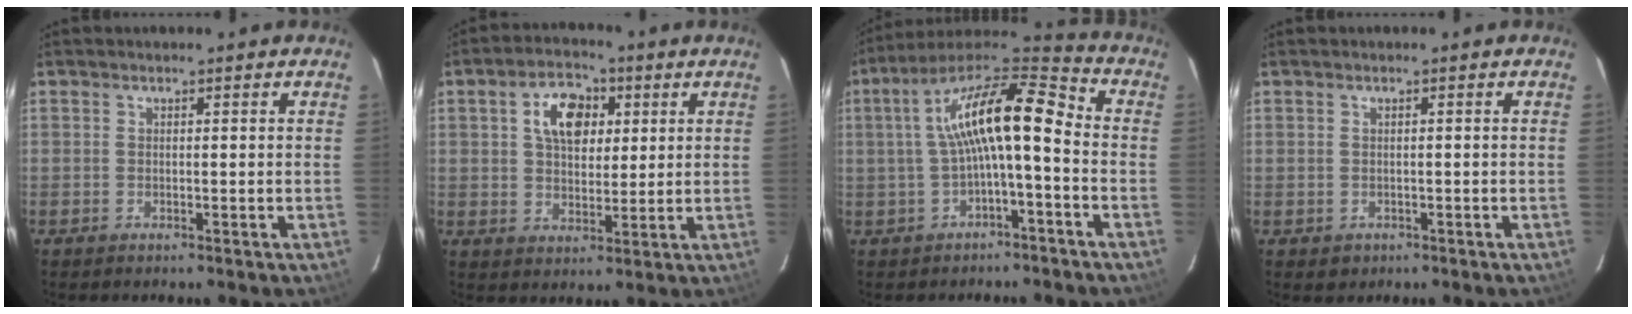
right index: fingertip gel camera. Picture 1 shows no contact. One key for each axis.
{"total": 8.9, "fx": 2.8, "fy": 5.7, "fz": 6.2, "tx": -0.103, "ty": 0.025, "tz": 0.049}
{"total": 14.0, "fx": -0.8, "fy": 3.5, "fz": 13.6, "tx": -0.250, "ty": 0.032, "tz": -0.018}
{"total": 1.7, "fx": -0.4, "fy": 1.6, "fz": 0.3, "tx": -0.004, "ty": 0.000, "tz": 0.002}